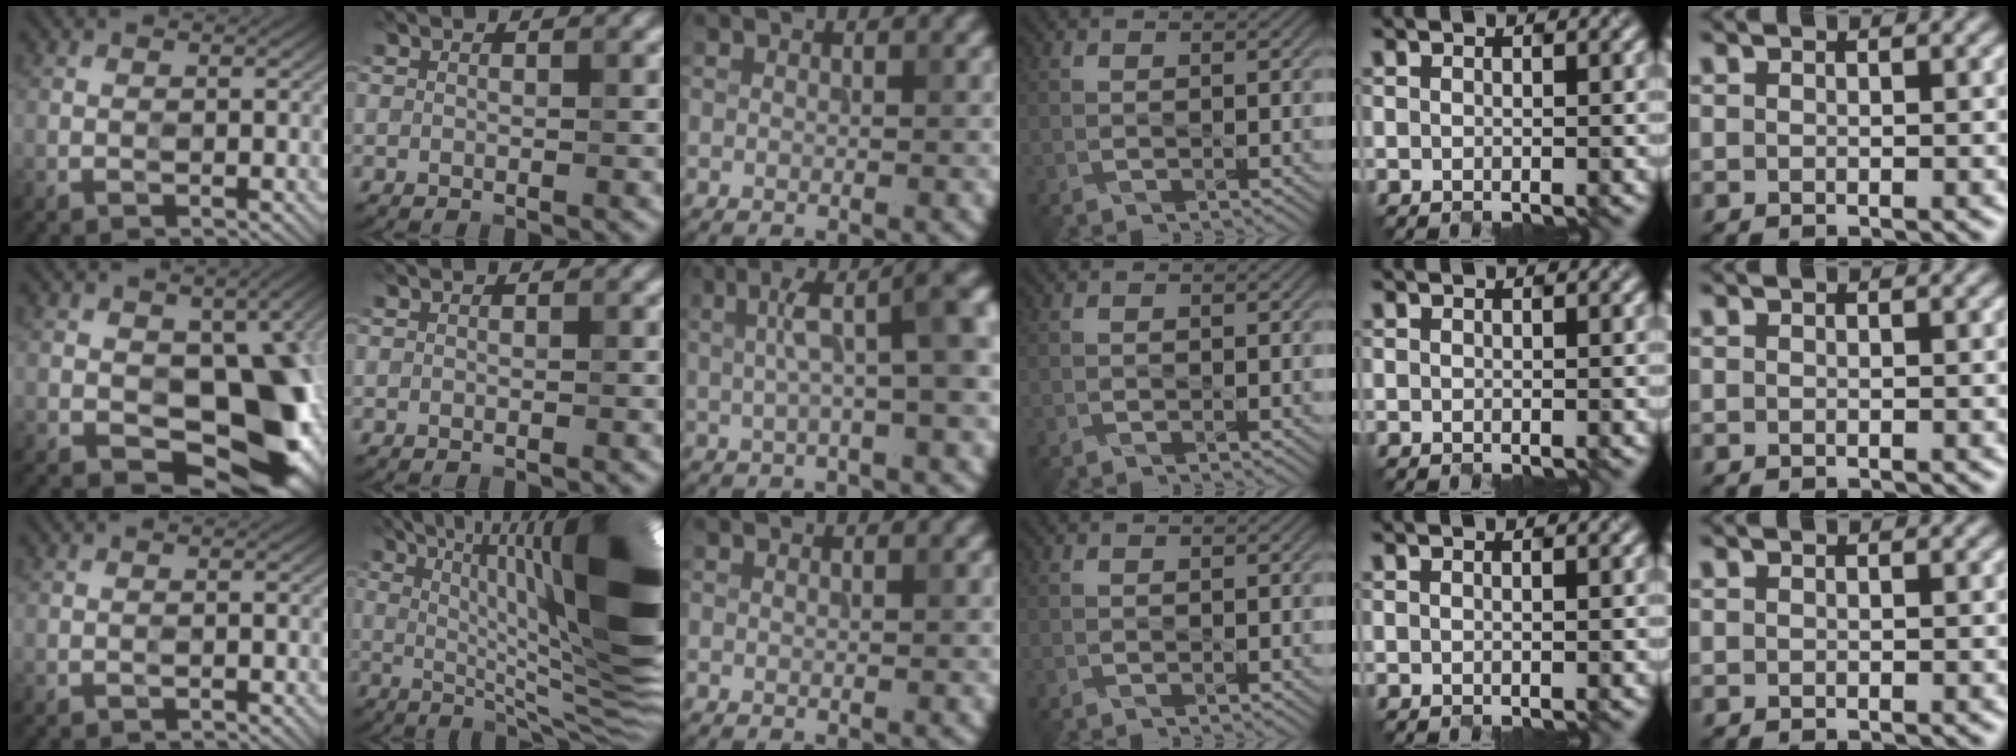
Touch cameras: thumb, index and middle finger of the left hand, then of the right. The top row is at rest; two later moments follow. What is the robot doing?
{"motion": "open", "object": "jewelry box"}